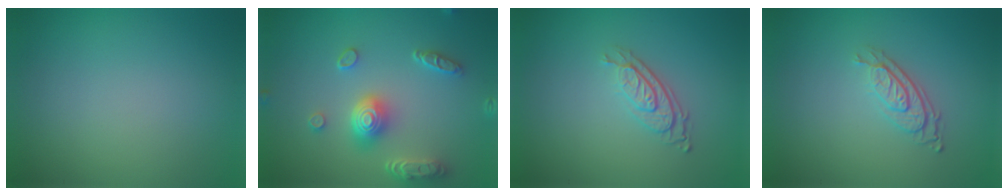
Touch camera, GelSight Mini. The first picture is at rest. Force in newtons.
{"total": 5.0, "press": 4.0, "slide": 3.0}
{"total": 2.9, "press": 2.1, "slide": 2.1}
{"total": 2.9, "press": 2.1, "slide": 2.1}